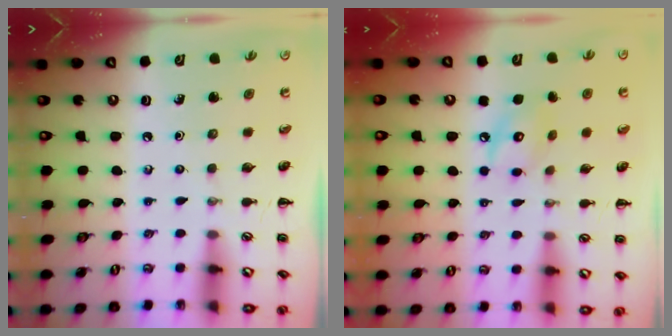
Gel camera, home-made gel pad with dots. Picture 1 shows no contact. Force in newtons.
{"total": 8.6, "press": 8.6, "slide": 0.3}